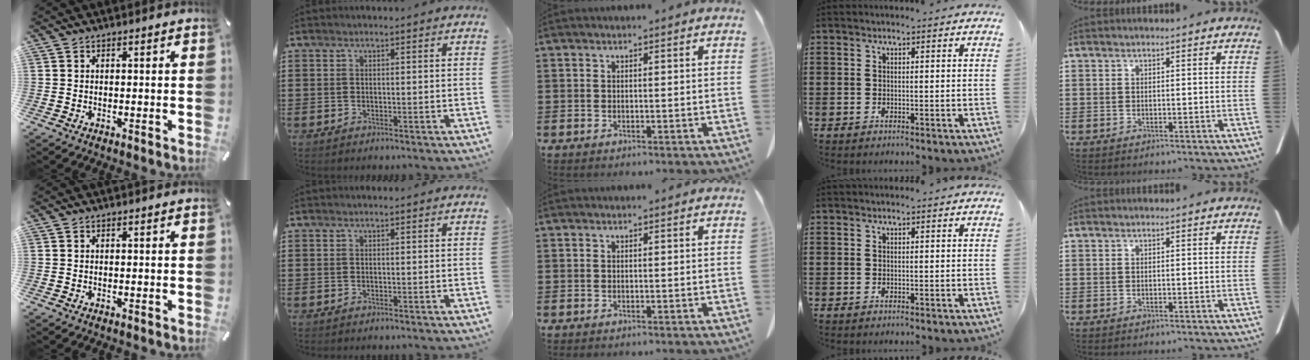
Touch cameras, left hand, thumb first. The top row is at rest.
{}